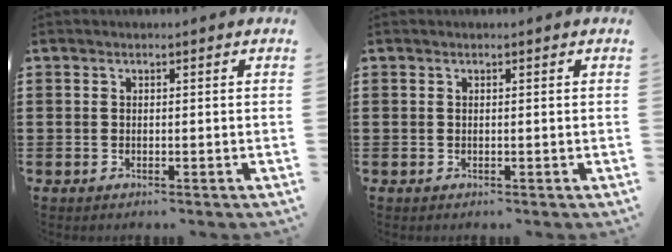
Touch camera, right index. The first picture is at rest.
{"total": 0.0}